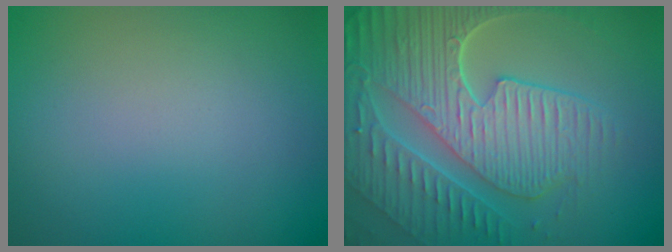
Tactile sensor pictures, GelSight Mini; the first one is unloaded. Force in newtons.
{"total": 8.9, "press": 6.4, "slide": 6.2}